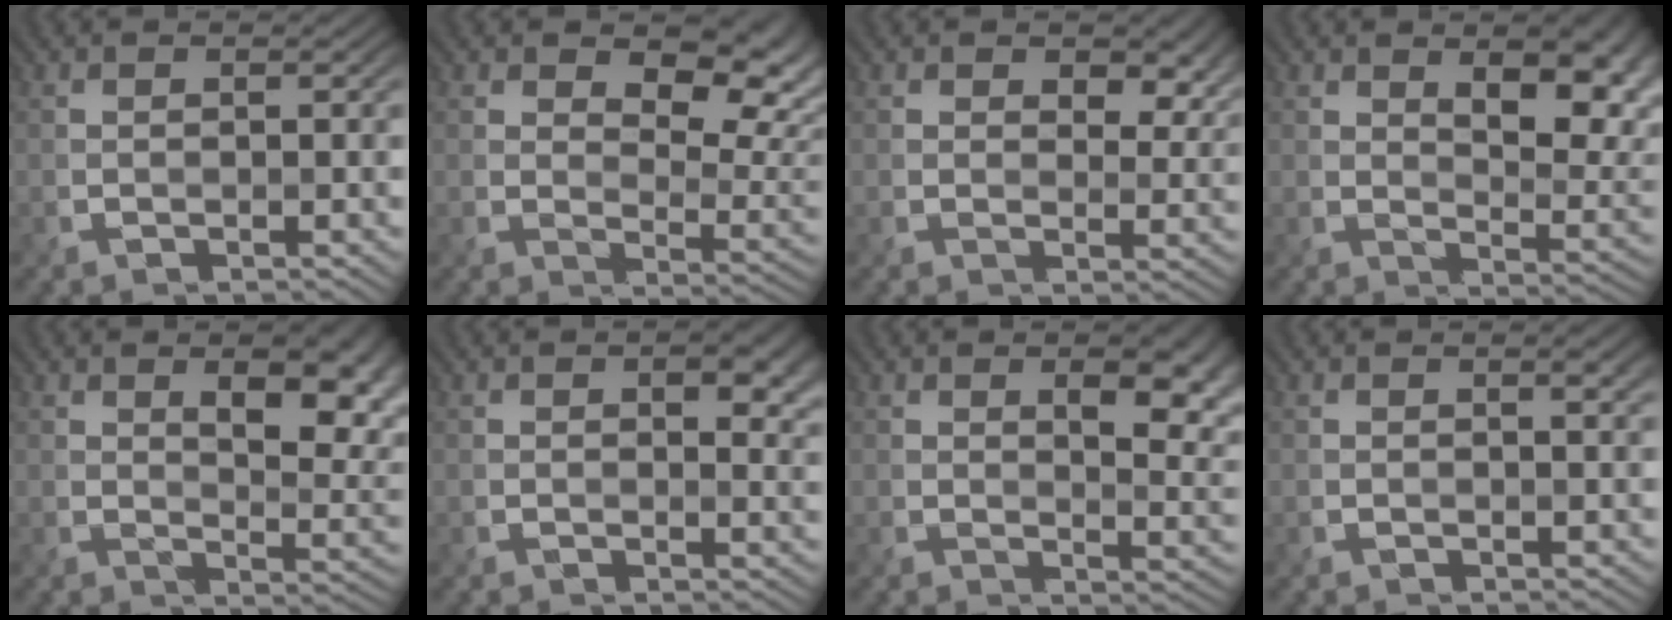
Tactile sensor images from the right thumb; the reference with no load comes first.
{"total": 10.6, "force": [4.7, 6.2, 7.2], "torque": [-0.101, -0.008, 0.069]}
{"total": 6.4, "force": [2.9, 3.7, 4.2], "torque": [-0.062, -0.005, 0.046]}
{"total": 10.3, "force": [4.0, 4.9, 8.1], "torque": [-0.112, -0.011, 0.065]}
{"total": 9.4, "force": [3.5, 4.3, 7.6], "torque": [-0.101, -0.011, 0.058]}
{"total": 5.5, "force": [1.6, 2.8, 4.4], "torque": [-0.053, -0.004, 0.025]}
{"total": 7.4, "force": [2.9, 3.4, 5.9], "torque": [-0.082, -0.010, 0.051]}
{"total": 2.0, "force": [1.0, 0.5, 1.6], "torque": [-0.017, 0.004, 0.014]}